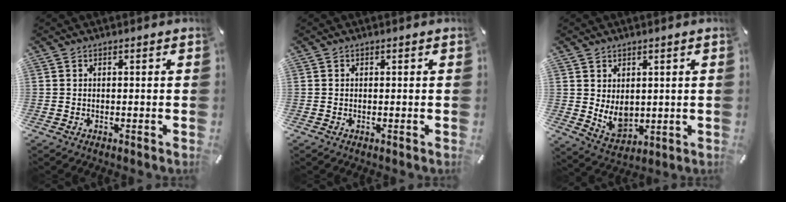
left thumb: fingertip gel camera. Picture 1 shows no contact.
{"total": 0.0}
{"total": 6.9, "force": [1.5, 5.5, 3.9], "torque": [-0.064, -0.014, 0.032]}